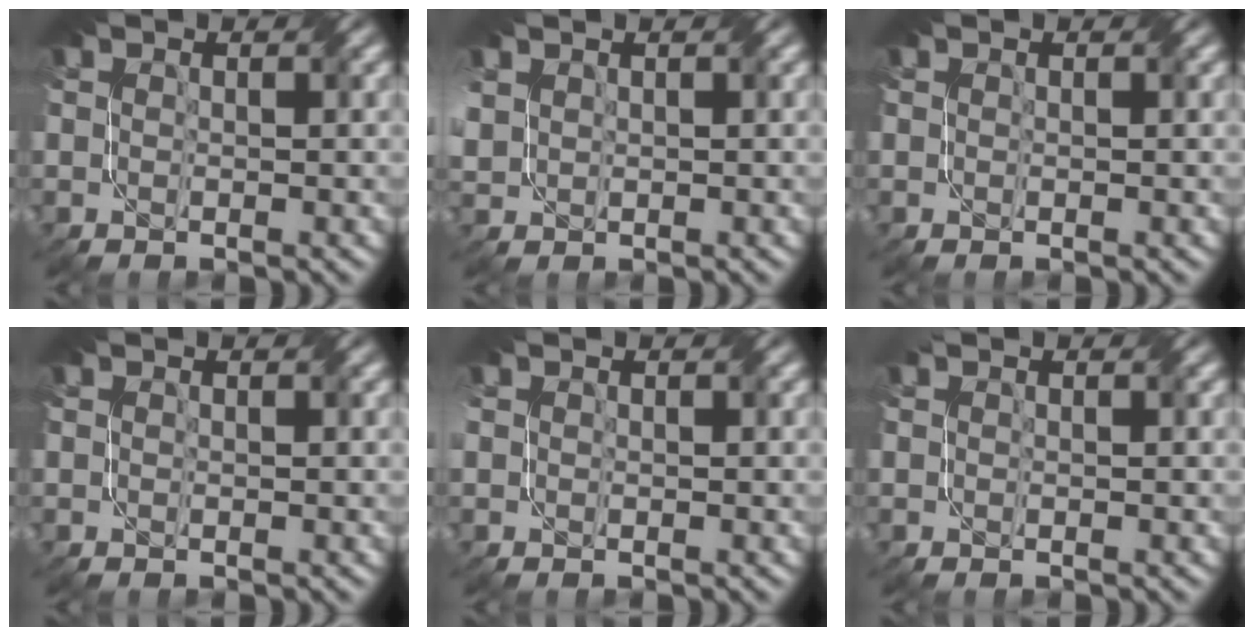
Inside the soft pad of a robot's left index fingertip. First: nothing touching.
{"total": 0.7, "force": [0.7, 0.2, 0.2], "torque": [-0.017, 0.006, 0.014]}
{"total": 0.0}
{"total": 0.0}
{"total": 0.8, "force": [0.2, 0.5, 0.5], "torque": [-0.010, 0.005, 0.005]}
{"total": 0.0}